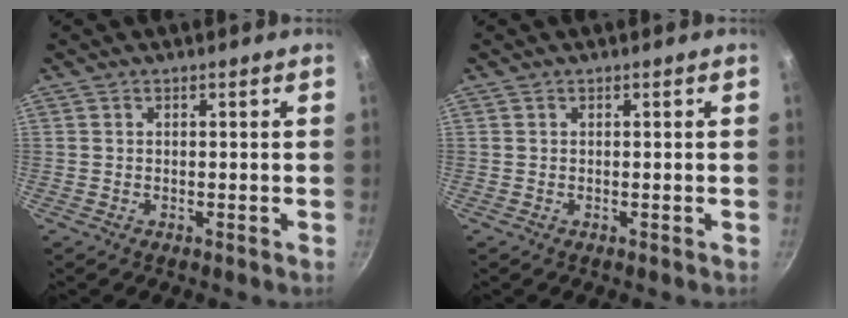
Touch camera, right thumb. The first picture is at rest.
{"total": 0.0}